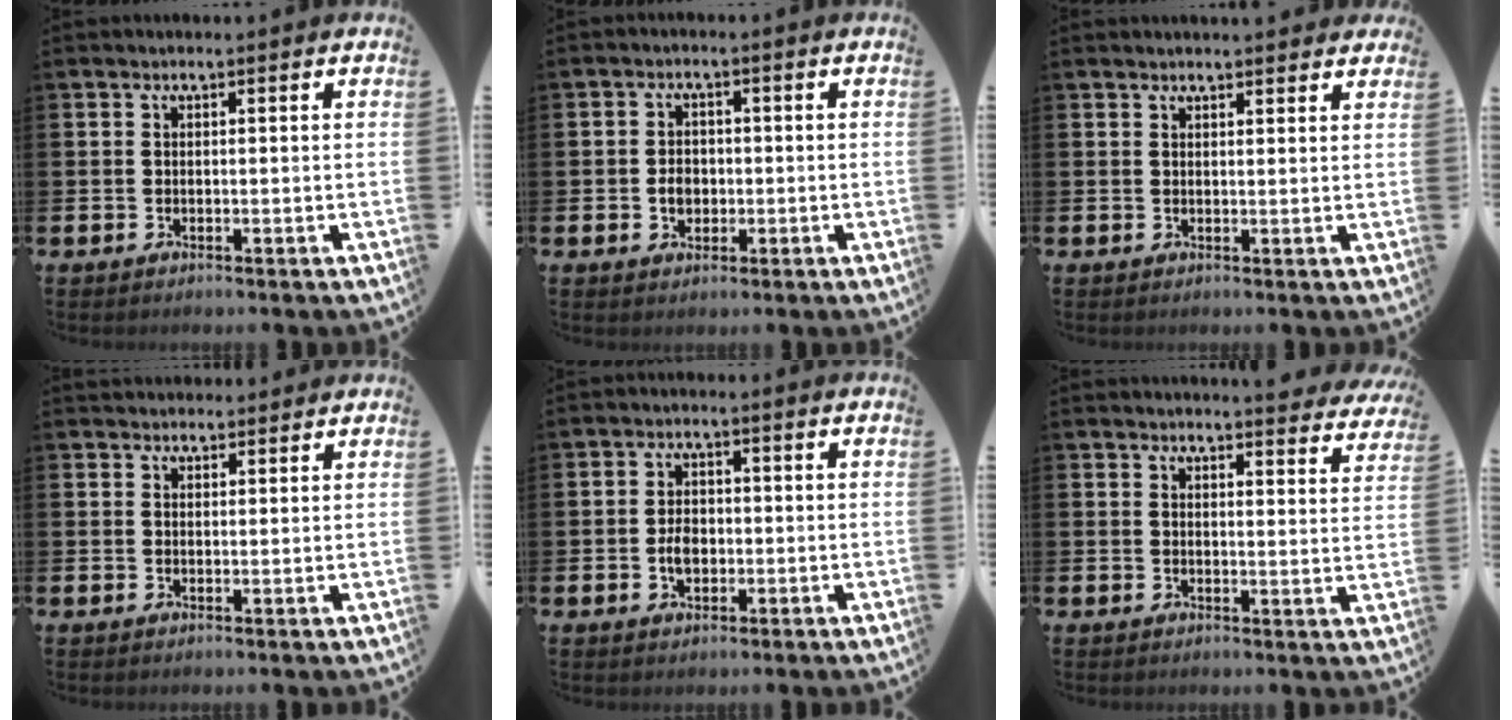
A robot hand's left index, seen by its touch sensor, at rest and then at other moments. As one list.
[{"total": 2.8, "force": [-0.4, 2.3, 1.6], "torque": [-0.018, -0.001, -0.014]}, {"total": 1.8, "force": [1.8, 0.2, 0.0], "torque": [0.009, -0.008, 0.030]}, {"total": 2.1, "force": [2.0, 0.6, -0.1], "torque": [0.011, -0.007, 0.035]}, {"total": 3.1, "force": [-0.6, 2.2, 2.1], "torque": [-0.032, 0.002, -0.014]}, {"total": 3.9, "force": [3.9, 0.0, 0.1], "torque": [0.009, -0.030, 0.068]}]